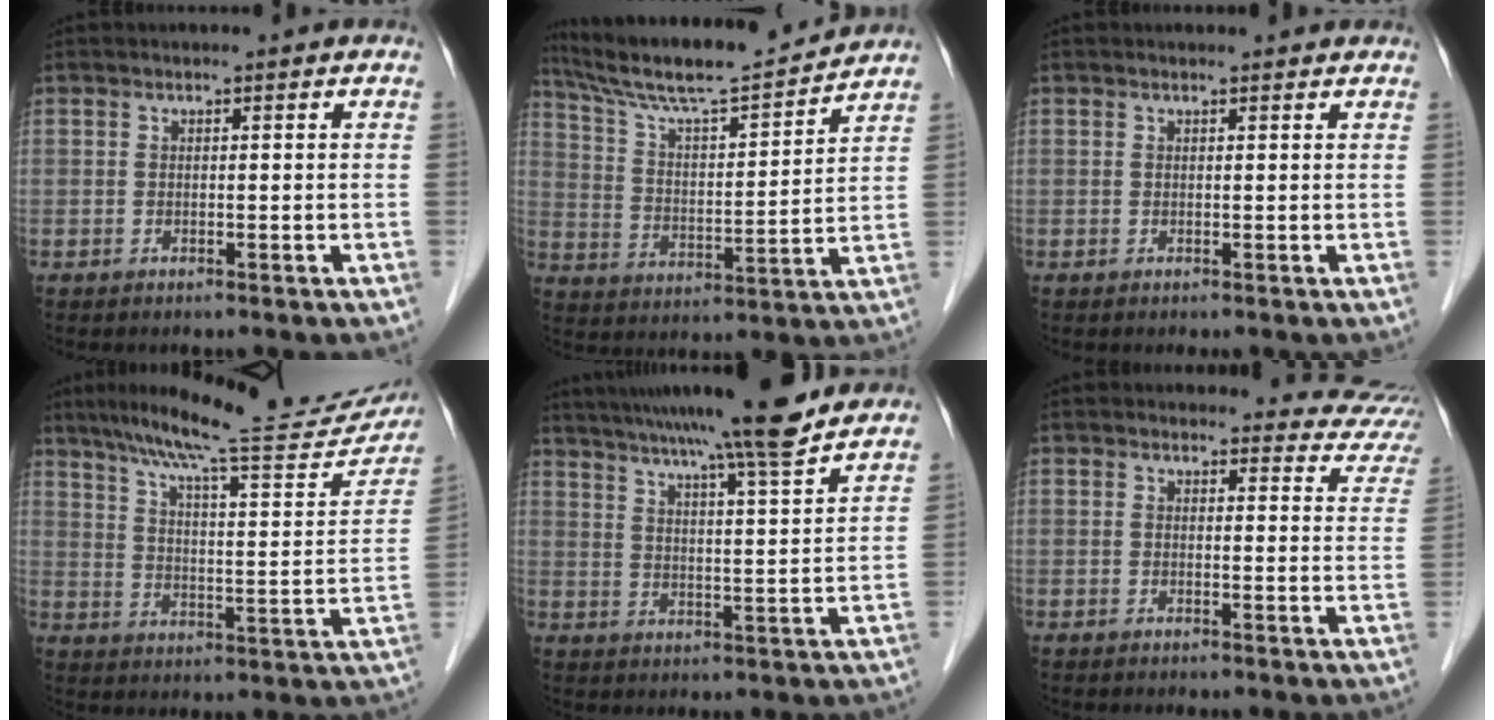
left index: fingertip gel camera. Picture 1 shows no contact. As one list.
[{"total": 16.2, "force": [14.9, 0.4, 6.4], "torque": [-0.124, 0.007, 0.248]}, {"total": 2.1, "force": [2.0, 0.4, 0.6], "torque": [-0.014, 0.013, 0.021]}, {"total": 22.6, "force": [20.2, 1.9, 10.0], "torque": [-0.155, -0.030, 0.274]}, {"total": 16.7, "force": [14.3, -0.7, 8.5], "torque": [-0.143, 0.007, 0.204]}, {"total": 9.3, "force": [8.8, 2.9, 0.3], "torque": [0.041, -0.028, 0.057]}]